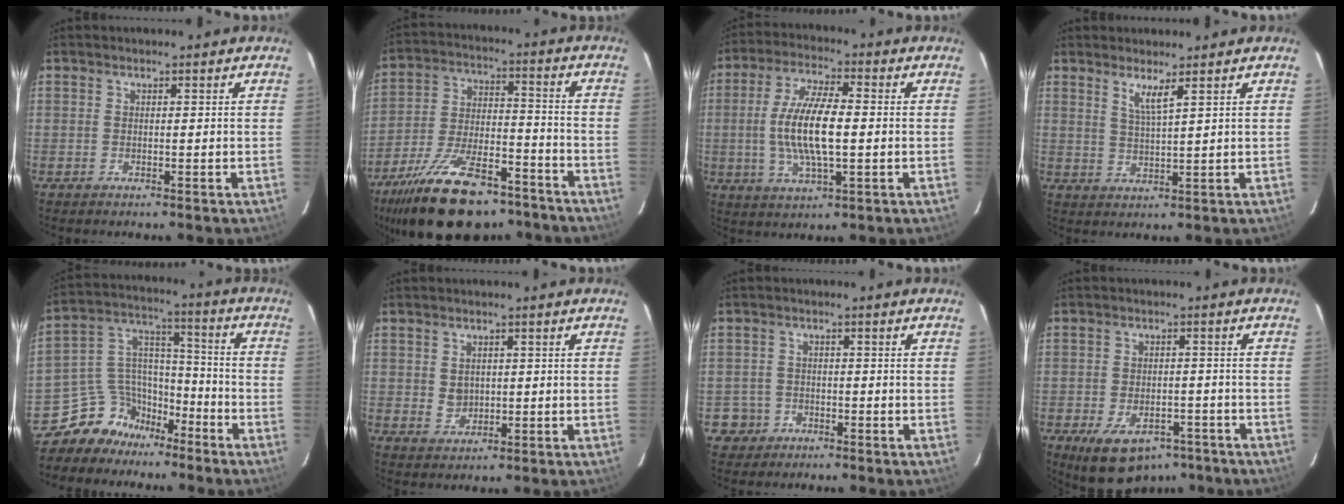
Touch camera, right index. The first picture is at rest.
{"total": 22.8, "force": [-16.7, 9.4, 12.3], "torque": [-0.234, -0.012, -0.253]}
{"total": 11.2, "force": [-0.7, 3.3, 10.7], "torque": [-0.214, 0.000, -0.013]}
{"total": 3.4, "force": [2.3, -0.2, 2.5], "torque": [-0.050, -0.009, 0.042]}
{"total": 11.4, "force": [-8.6, 7.2, 2.1], "torque": [-0.056, 0.066, -0.151]}
{"total": 3.1, "force": [0.3, 2.7, 1.3], "torque": [-0.022, 0.003, 0.010]}
{"total": 4.2, "force": [-1.8, 3.8, -0.1], "torque": [-0.009, 0.022, -0.030]}
{"total": 12.3, "force": [-7.7, 7.2, 6.4], "torque": [-0.135, -0.007, -0.102]}